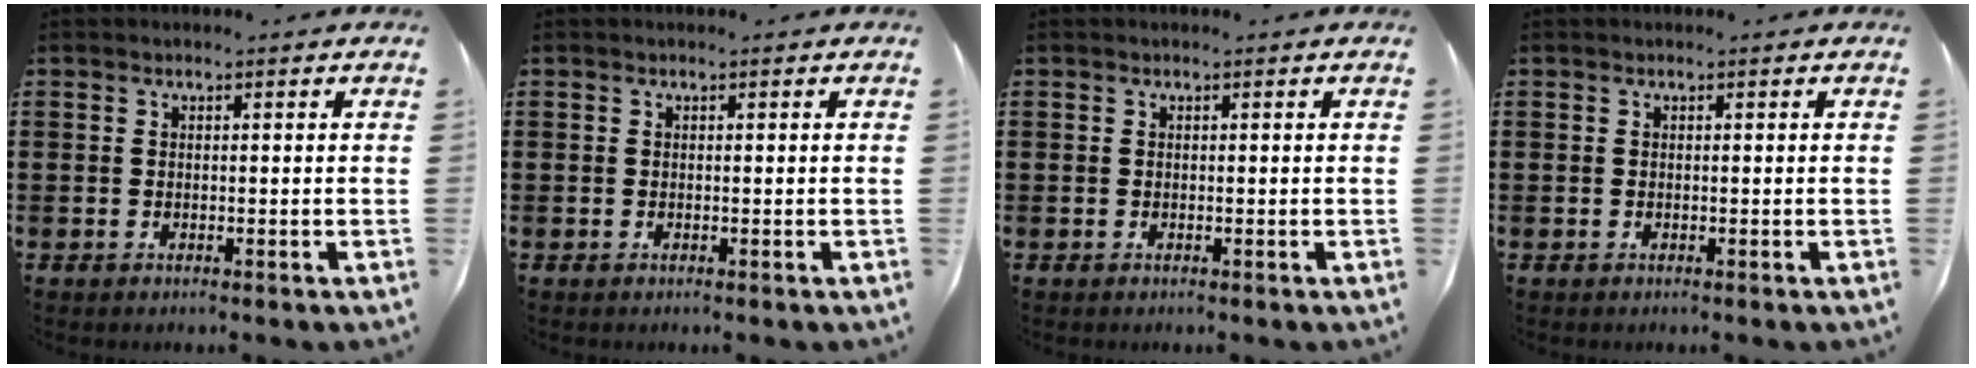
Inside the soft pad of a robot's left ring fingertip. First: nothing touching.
{"total": 0.0}
{"total": 0.0}
{"total": 0.0}